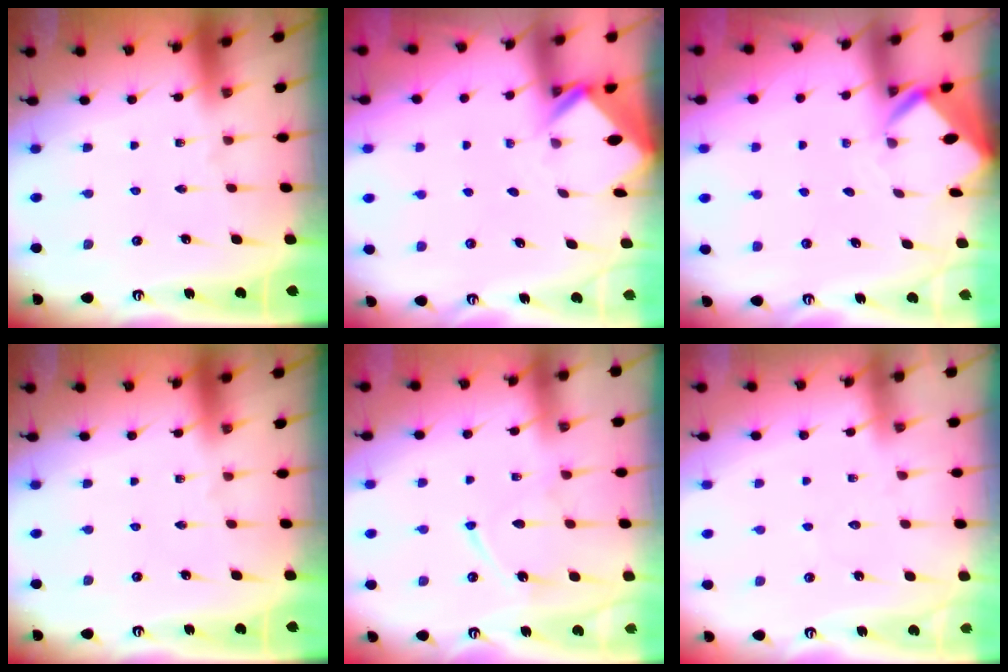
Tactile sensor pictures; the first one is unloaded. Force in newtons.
{"total": 2.6, "press": 2.6, "slide": 0.2}
{"total": 2.8, "press": 2.8, "slide": 0.1}
{"total": 0.0}
{"total": 9.1, "press": 9.1, "slide": 0.9}
{"total": 3.8, "press": 3.8, "slide": 0.4}